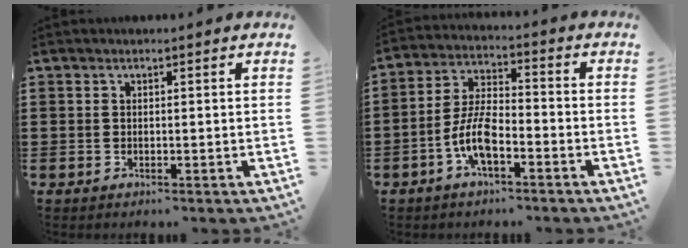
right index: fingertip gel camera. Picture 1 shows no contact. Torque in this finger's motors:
{"motor_torque": [2.14, 0.00, 0.91, 0.21]}